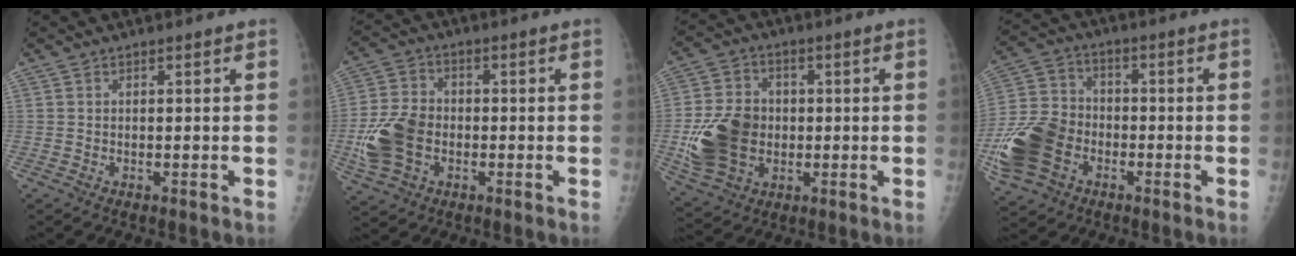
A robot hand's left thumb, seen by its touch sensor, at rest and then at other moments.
{"total": 11.0, "force": [-2.4, 8.0, 7.1], "torque": [-0.137, 0.014, -0.043]}
{"total": 14.2, "force": [-1.3, 11.1, 8.7], "torque": [-0.146, 0.005, -0.017]}
{"total": 16.0, "force": [-5.4, 12.0, 9.1], "torque": [-0.187, 0.021, -0.100]}